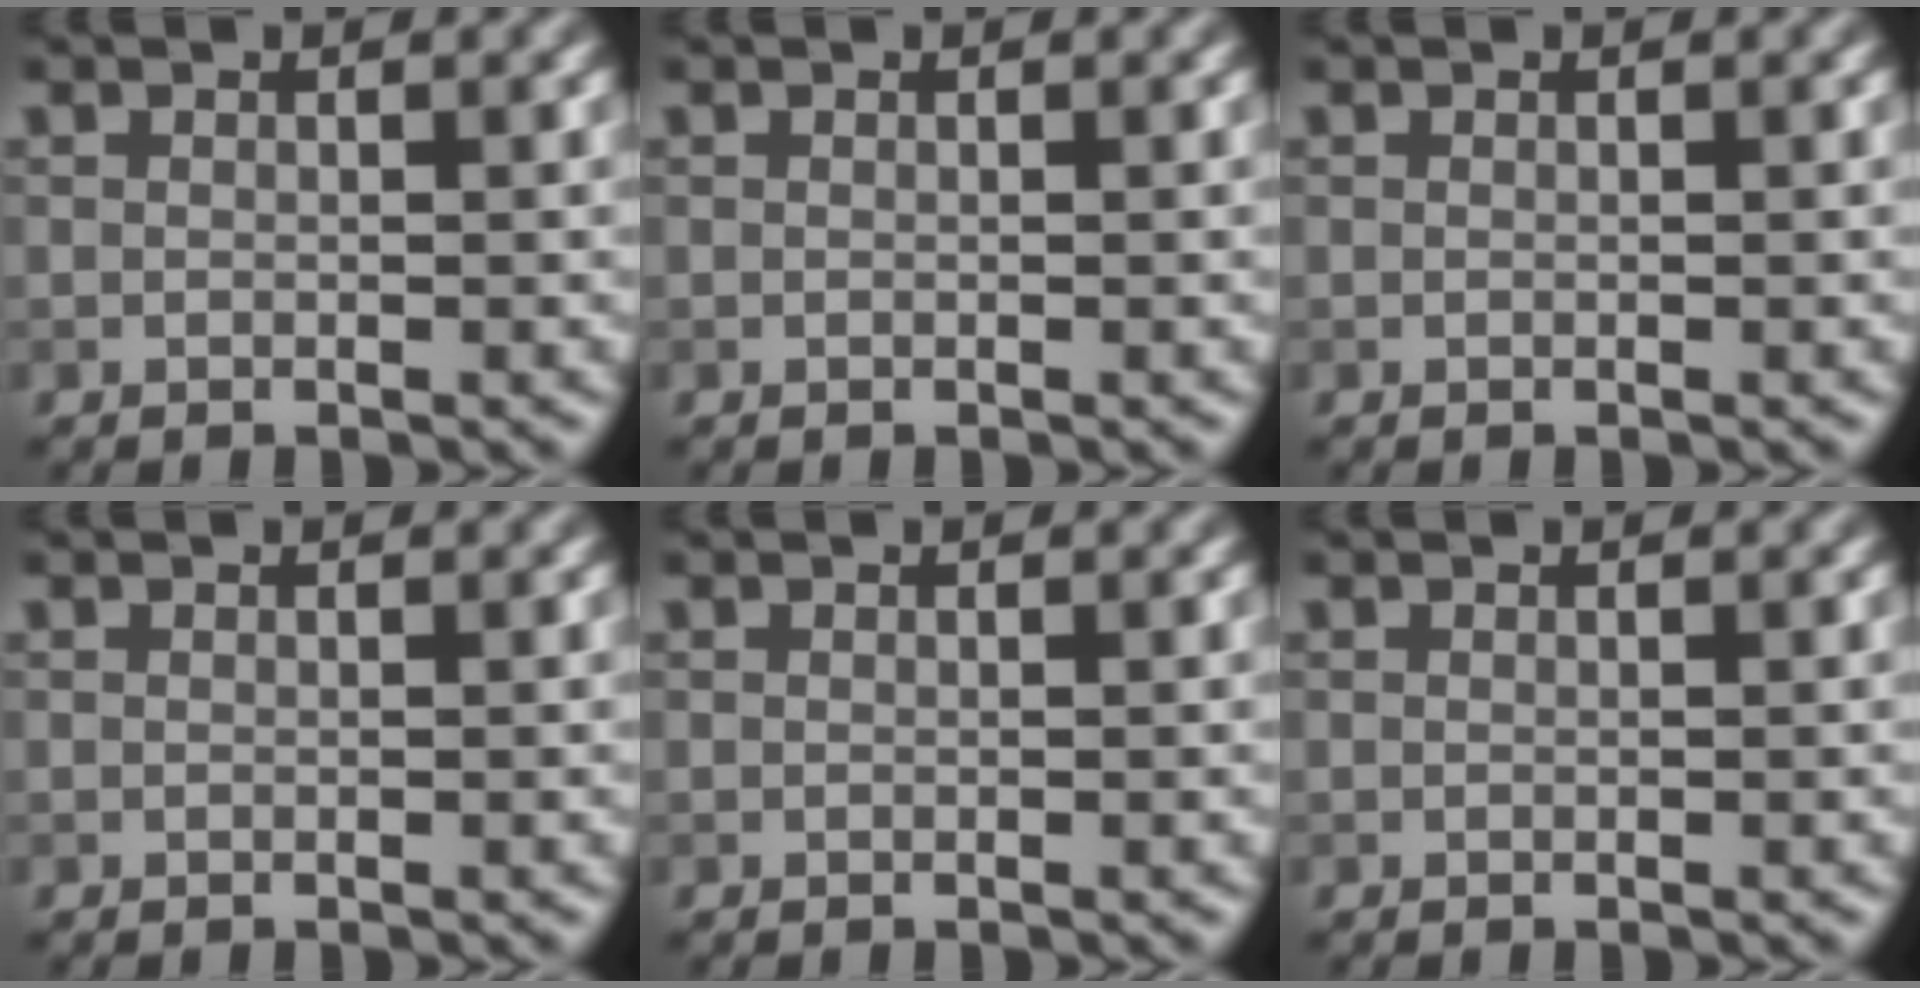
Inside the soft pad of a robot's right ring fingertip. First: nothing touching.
{"total": 0.0}
{"total": 0.0}
{"total": 0.0}
{"total": 0.0}
{"total": 0.0}